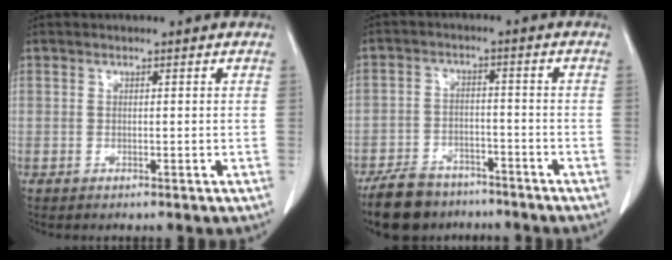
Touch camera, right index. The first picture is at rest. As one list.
[{"total": 10.2, "force": [-8.3, 5.1, 3.1], "torque": [-0.057, -0.004, -0.134]}]